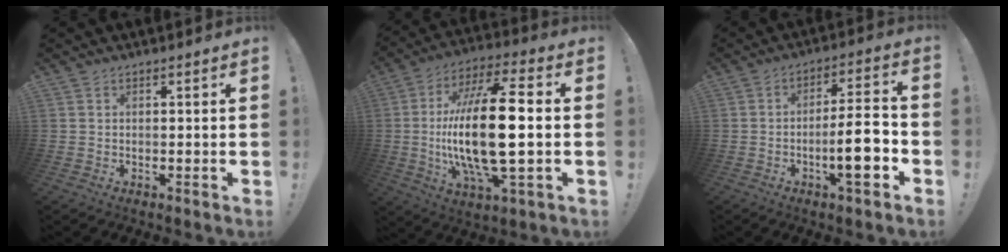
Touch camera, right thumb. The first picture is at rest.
{"total": 24.1, "force": [-1.7, 7.4, 22.9], "torque": [-0.451, -0.008, -0.036]}
{"total": 13.3, "force": [-4.4, 2.8, 12.2], "torque": [-0.180, 0.010, -0.075]}